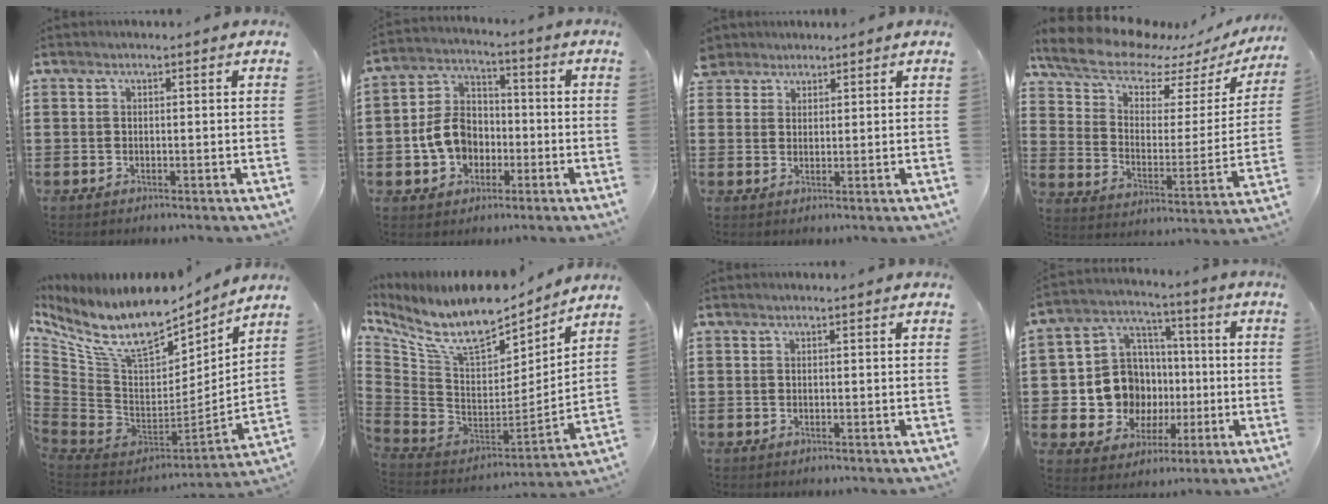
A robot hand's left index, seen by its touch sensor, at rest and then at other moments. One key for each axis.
{"total": 8.2, "fx": -1.7, "fy": 6.6, "fz": 4.5, "tx": -0.118, "ty": 0.017, "tz": -0.035}
{"total": 2.8, "fx": 2.2, "fy": 1.7, "fz": 0.0, "tx": -0.011, "ty": 0.011, "tz": 0.043}
{"total": 10.2, "fx": 8.7, "fy": 3.3, "fz": 4.2, "tx": -0.110, "ty": -0.055, "tz": 0.149}
{"total": 12.9, "fx": 9.0, "fy": 5.2, "fz": 7.7, "tx": -0.174, "ty": -0.069, "tz": 0.156}
{"total": 12.1, "fx": 8.8, "fy": 4.3, "fz": 7.1, "tx": -0.173, "ty": -0.068, "tz": 0.153}
{"total": 0.0}
{"total": 11.3, "fx": -0.8, "fy": 10.5, "fz": 4.0, "tx": -0.121, "ty": 0.005, "tz": -0.003}